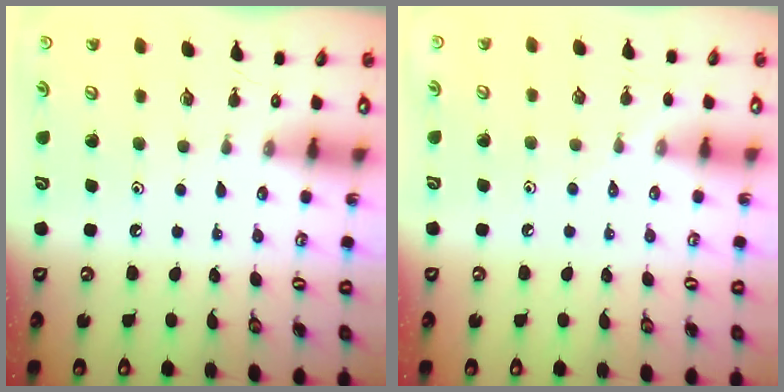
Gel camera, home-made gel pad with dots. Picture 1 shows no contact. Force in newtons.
{"total": 2.5, "press": 2.5, "slide": 0.5}